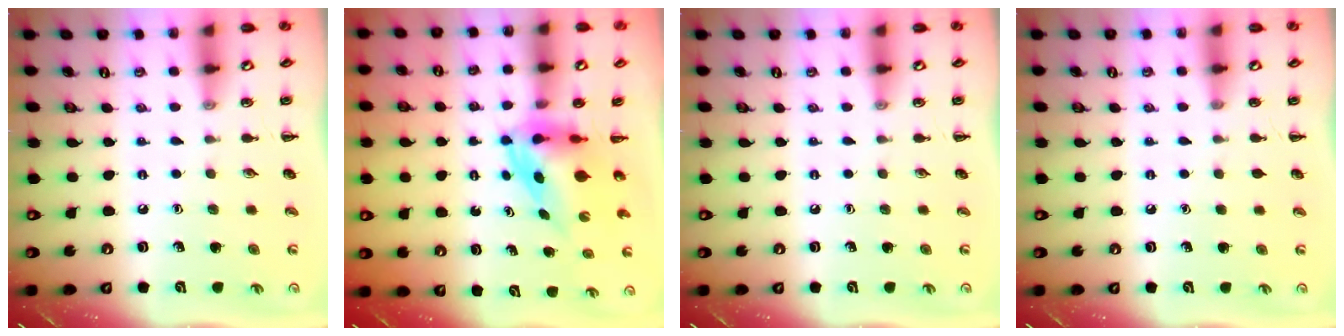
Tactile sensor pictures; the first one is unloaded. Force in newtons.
{"total": 3.7, "press": 3.6, "slide": 0.9}
{"total": 0.0}
{"total": 0.0}